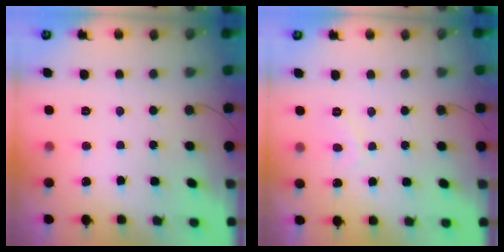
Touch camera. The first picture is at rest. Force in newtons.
{"total": 1.7, "press": 1.6, "slide": 0.6}